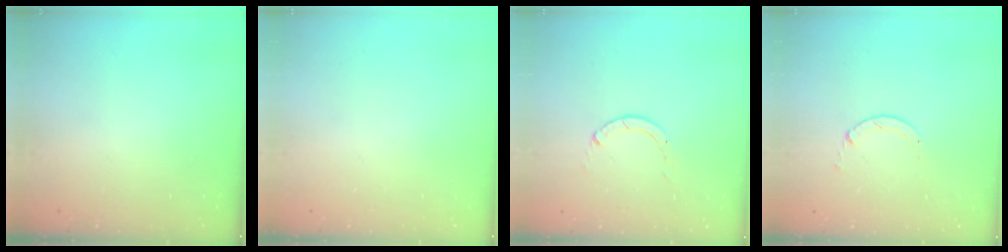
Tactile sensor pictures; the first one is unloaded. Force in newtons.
{"total": 0.0}
{"total": 0.0}
{"total": 0.7, "press": 0.7, "slide": 0.1}